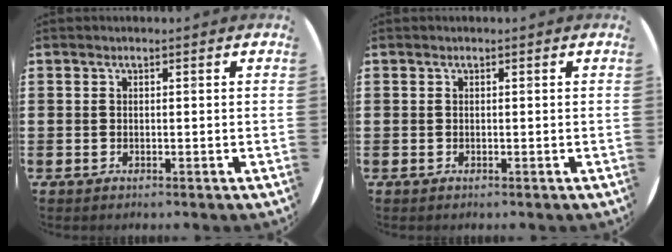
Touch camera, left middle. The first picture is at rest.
{"total": 0.0}